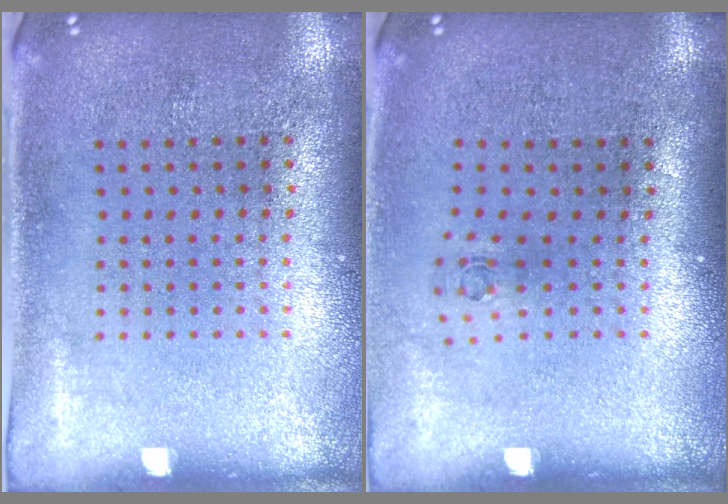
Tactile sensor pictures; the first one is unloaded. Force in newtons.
{"total": 0.6, "press": 0.3, "slide": 0.5}